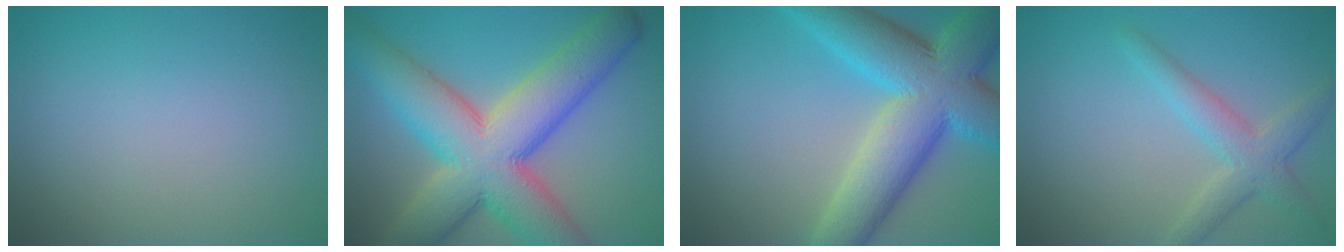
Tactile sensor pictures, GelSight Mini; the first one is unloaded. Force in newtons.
{"total": 12.7, "press": 12.7, "slide": 0.5}
{"total": 11.6, "press": 11.6, "slide": 0.3}
{"total": 3.5, "press": 3.5, "slide": 0.2}